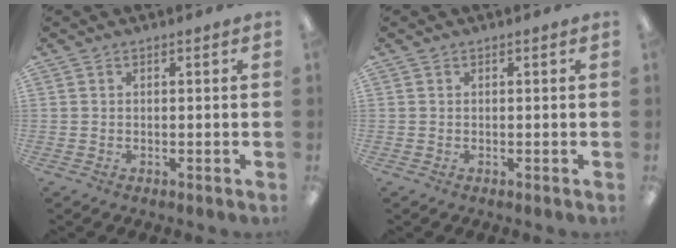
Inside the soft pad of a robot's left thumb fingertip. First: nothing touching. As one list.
[{"total": 0.0}]